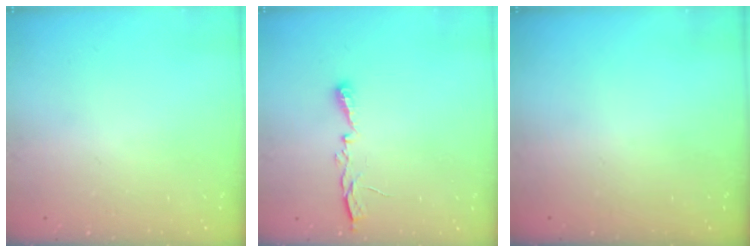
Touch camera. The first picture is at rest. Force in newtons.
{"total": 5.2, "press": 5.1, "slide": 0.8}
{"total": 0.0}